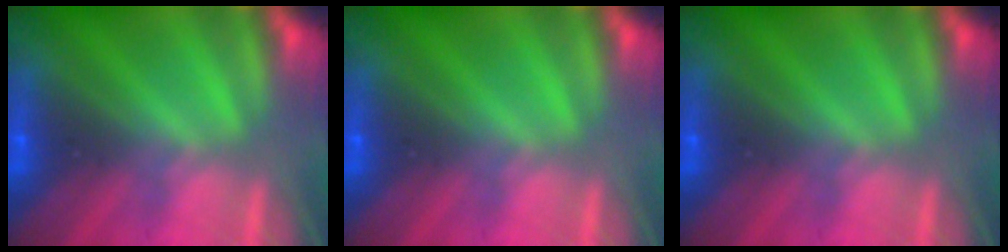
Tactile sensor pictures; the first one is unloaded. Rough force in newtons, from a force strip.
{"total": 0.0}
{"total": 0.0}